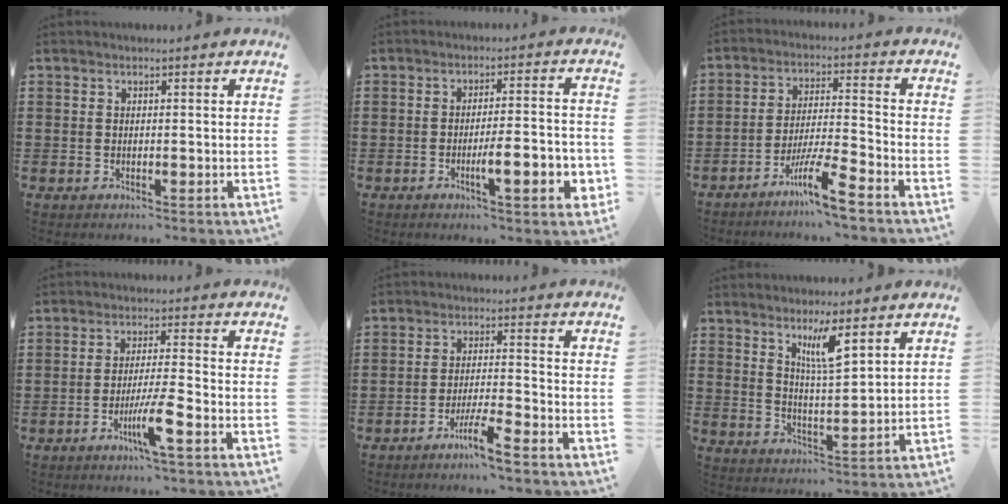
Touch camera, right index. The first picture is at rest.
{"total": 7.2, "force": [-2.5, 1.4, 6.6], "torque": [-0.097, -0.006, -0.041]}
{"total": 7.8, "force": [-5.7, 0.1, 5.3], "torque": [-0.105, -0.003, -0.109]}
{"total": 5.9, "force": [-3.0, -0.2, 5.1], "torque": [-0.096, -0.014, -0.055]}
{"total": 5.2, "force": [-4.0, -0.2, 3.4], "torque": [-0.070, -0.007, -0.075]}
{"total": 5.5, "force": [3.6, 0.7, 4.1], "torque": [-0.074, -0.006, 0.058]}